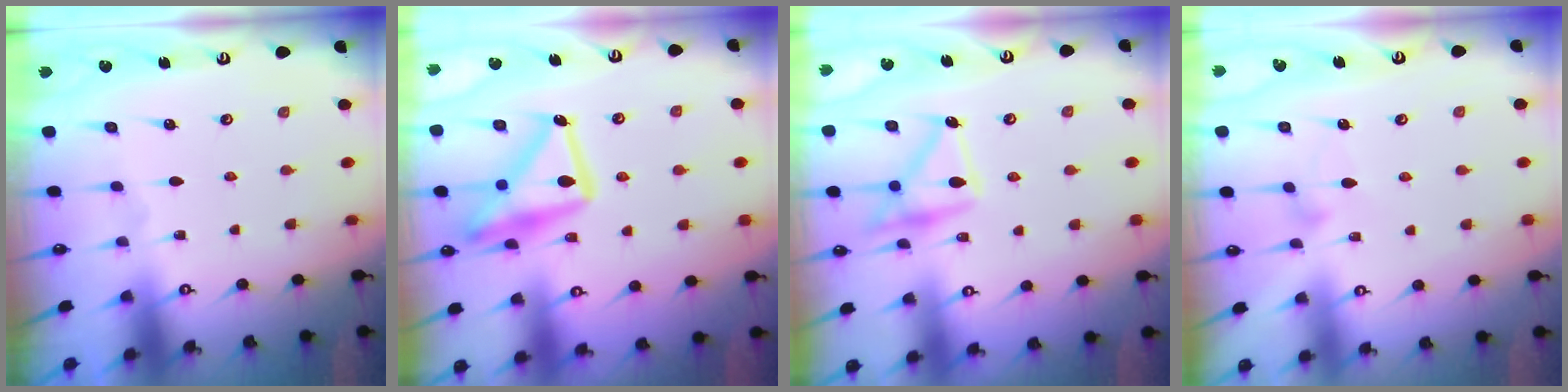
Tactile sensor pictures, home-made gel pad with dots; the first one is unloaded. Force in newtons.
{"total": 20.2, "press": 20.2, "slide": 1.5}
{"total": 17.5, "press": 17.4, "slide": 1.2}
{"total": 7.6, "press": 7.6, "slide": 0.4}